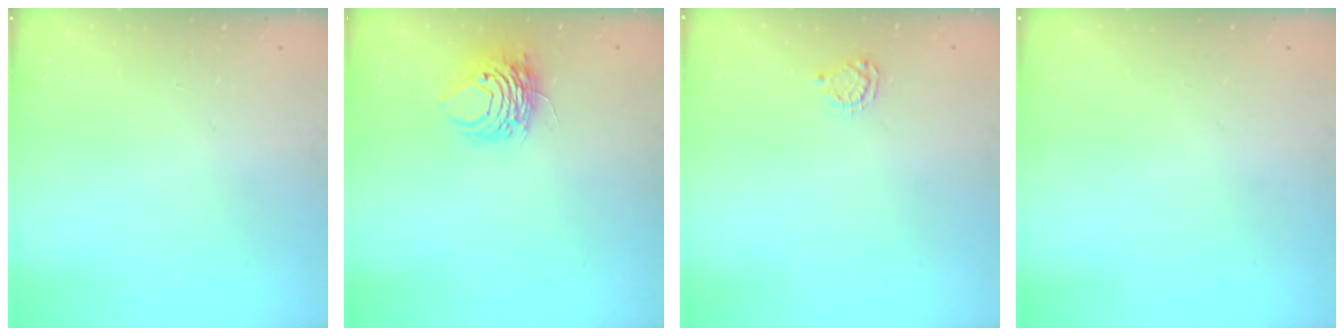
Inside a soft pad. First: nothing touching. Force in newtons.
{"total": 8.9, "press": 8.9, "slide": 0.9}
{"total": 4.7, "press": 4.7, "slide": 0.6}
{"total": 0.0}